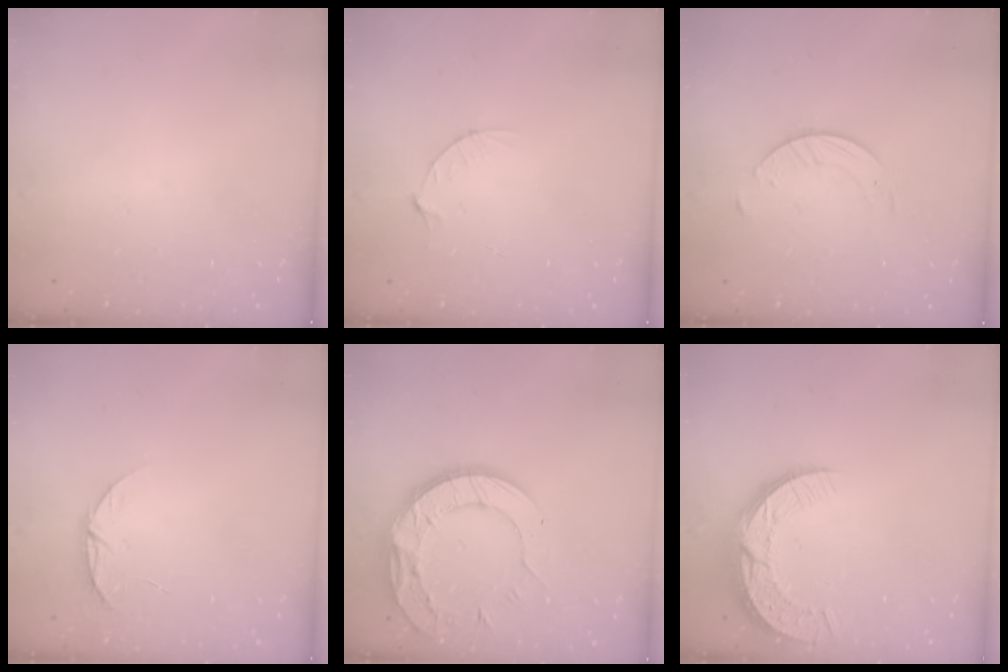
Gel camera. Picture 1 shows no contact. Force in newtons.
{"total": 3.2, "press": 3.2, "slide": 0.3}
{"total": 1.4, "press": 1.4, "slide": 0.2}
{"total": 6.1, "press": 6.1, "slide": 0.7}
{"total": 15.1, "press": 15.0, "slide": 1.3}
{"total": 10.2, "press": 10.2, "slide": 0.8}